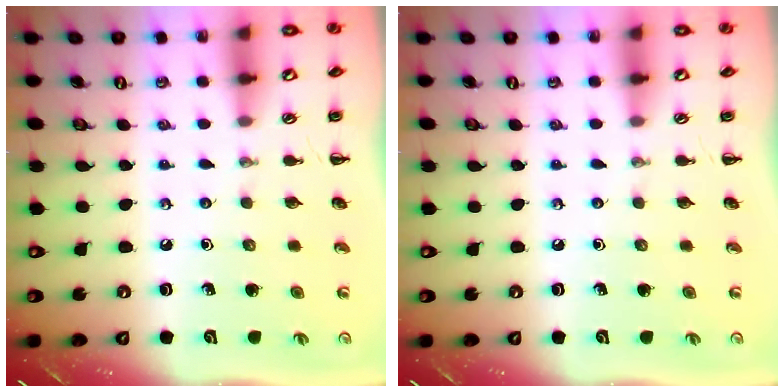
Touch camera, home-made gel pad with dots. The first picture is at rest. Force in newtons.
{"total": 0.0}